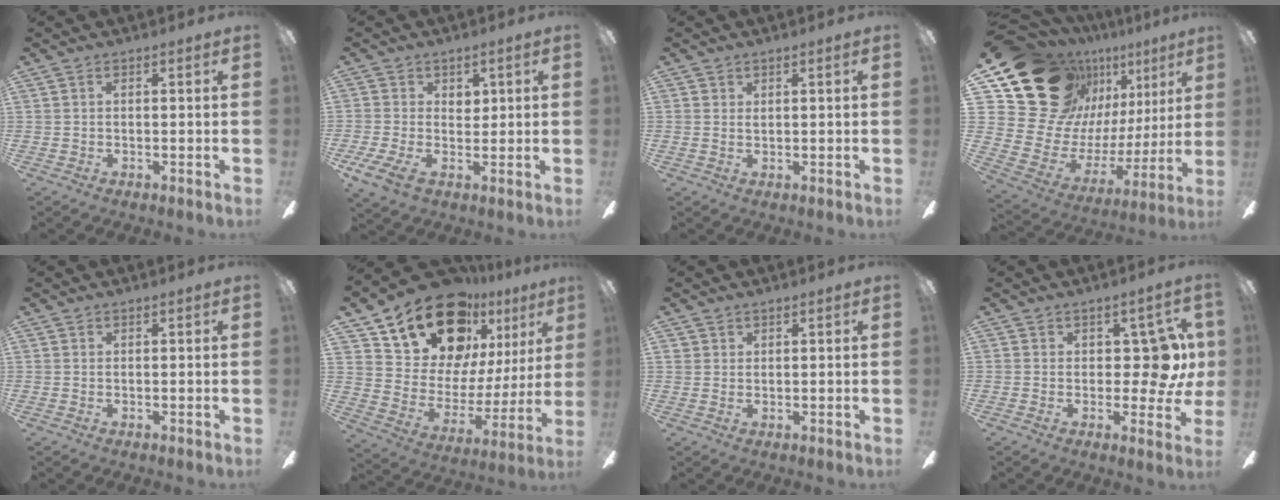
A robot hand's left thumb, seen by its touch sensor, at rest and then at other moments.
{"total": 6.5, "force": [0.4, 4.8, 4.3], "torque": [-0.070, -0.003, 0.005]}
{"total": 0.8, "force": [0.5, 0.1, 0.6], "torque": [-0.012, -0.001, 0.009]}
{"total": 23.2, "force": [14.6, 15.2, 9.9], "torque": [-0.178, -0.097, 0.299]}
{"total": 0.0}
{"total": 20.6, "force": [15.5, 10.8, 8.1], "torque": [-0.150, -0.103, 0.288]}
{"total": 1.2, "force": [1.0, 0.6, 0.3], "torque": [-0.006, 0.000, 0.019]}
{"total": 10.1, "force": [0.9, 5.3, 8.5], "torque": [-0.109, 0.002, 0.019]}